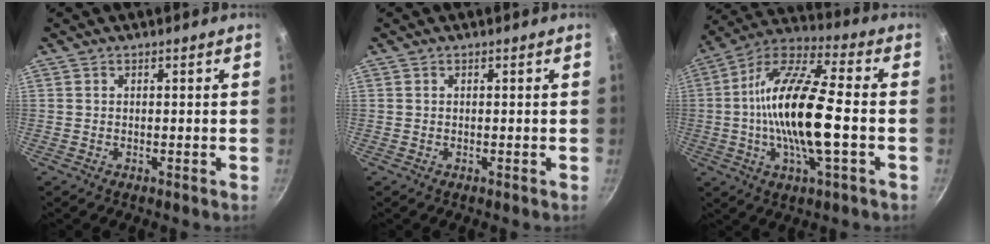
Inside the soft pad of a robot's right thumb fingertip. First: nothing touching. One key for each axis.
{"total": 0.0}
{"total": 19.1, "fx": -2.0, "fy": 5.7, "fz": 18.2, "tx": -0.341, "ty": 0.028, "tz": -0.055}